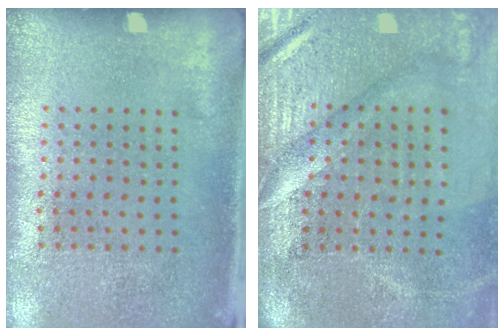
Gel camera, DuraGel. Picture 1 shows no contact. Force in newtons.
{"total": 4.5, "press": 3.9, "slide": 2.3}